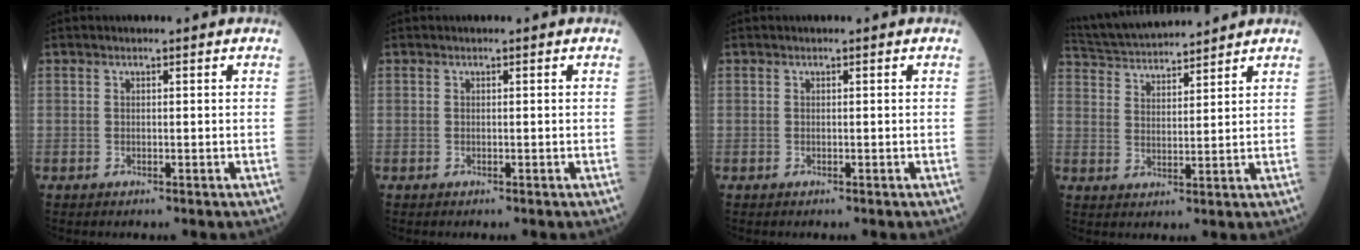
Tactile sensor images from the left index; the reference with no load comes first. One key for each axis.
{"total": 0.0}
{"total": 0.0}
{"total": 11.6, "fx": 11.1, "fy": 0.9, "fz": 3.4, "tx": -0.077, "ty": 0.024, "tz": 0.192}